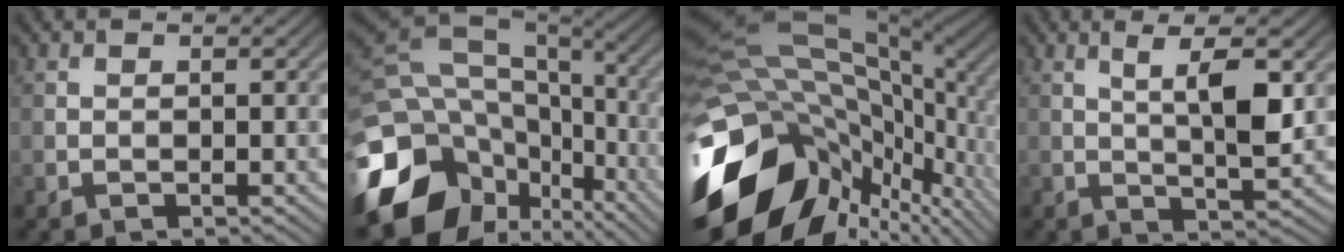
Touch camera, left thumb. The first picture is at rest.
{"total": 17.8, "force": [-6.9, 13.6, 9.2], "torque": [-0.238, -0.020, -0.113]}
{"total": 18.2, "force": [-3.4, 11.2, 13.9], "torque": [-0.251, -0.041, -0.037]}
{"total": 6.0, "force": [1.7, 1.1, 5.6], "torque": [-0.104, 0.000, 0.034]}